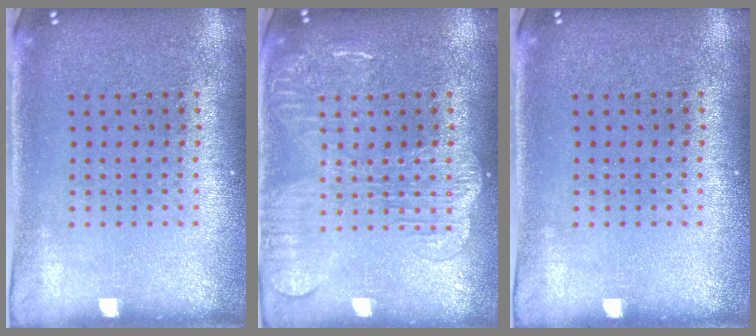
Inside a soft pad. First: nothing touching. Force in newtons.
{"total": 3.2, "press": 3.2, "slide": 0.5}
{"total": 0.0}